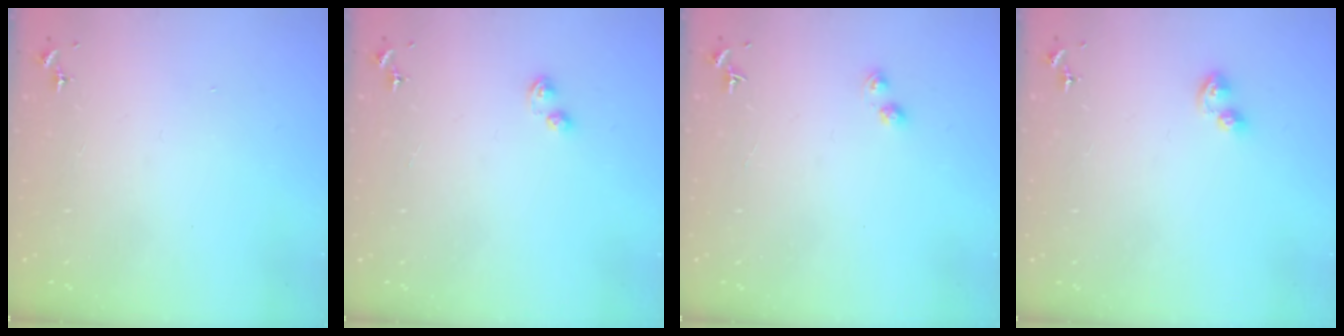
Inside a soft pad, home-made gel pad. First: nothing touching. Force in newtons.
{"total": 2.9, "press": 2.8, "slide": 0.7}
{"total": 2.2, "press": 2.2, "slide": 0.2}
{"total": 5.1, "press": 5.0, "slide": 0.8}